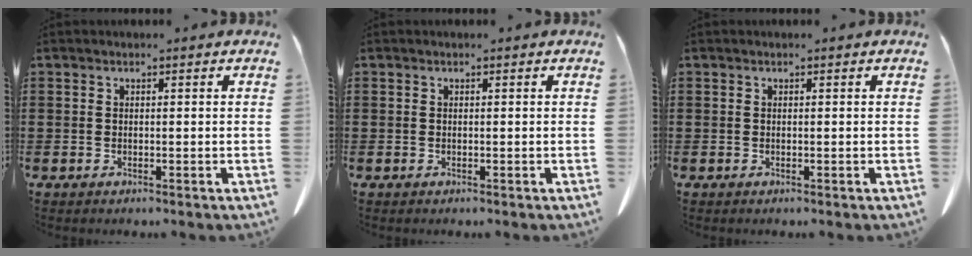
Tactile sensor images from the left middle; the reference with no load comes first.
{"total": 0.0}
{"total": 0.0}